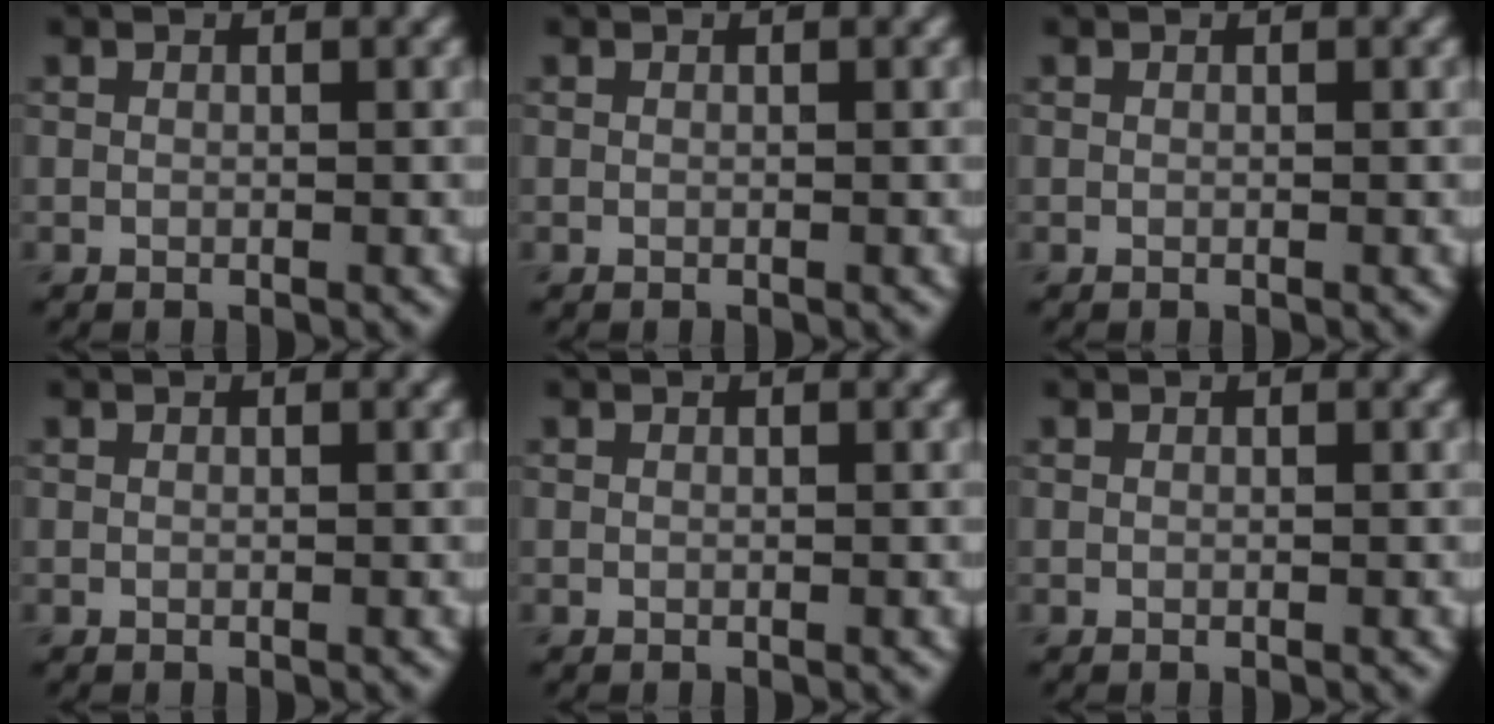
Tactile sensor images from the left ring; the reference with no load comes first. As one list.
[{"total": 0.0}, {"total": 0.0}, {"total": 0.0}, {"total": 0.0}, {"total": 0.0}]